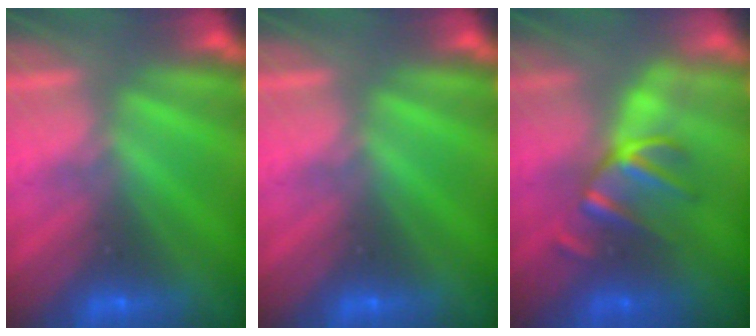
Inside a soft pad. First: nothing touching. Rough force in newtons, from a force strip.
{"total": 0.0}
{"total": 2.9}